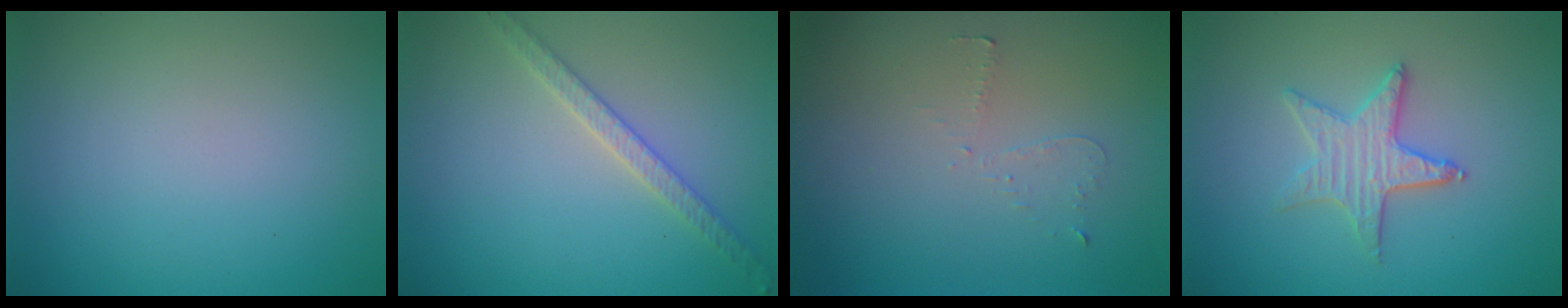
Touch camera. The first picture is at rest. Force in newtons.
{"total": 2.5, "press": 2.4, "slide": 0.4}
{"total": 0.7, "press": 0.6, "slide": 0.4}
{"total": 2.9, "press": 2.8, "slide": 0.8}